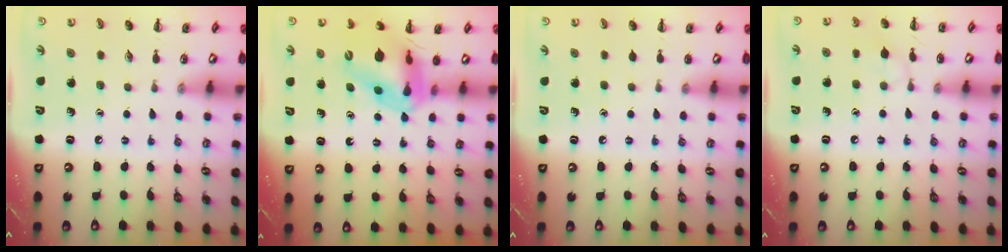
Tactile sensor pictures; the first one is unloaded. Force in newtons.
{"total": 12.8, "press": 12.2, "slide": 3.6}
{"total": 0.0}
{"total": 5.7, "press": 5.4, "slide": 1.9}